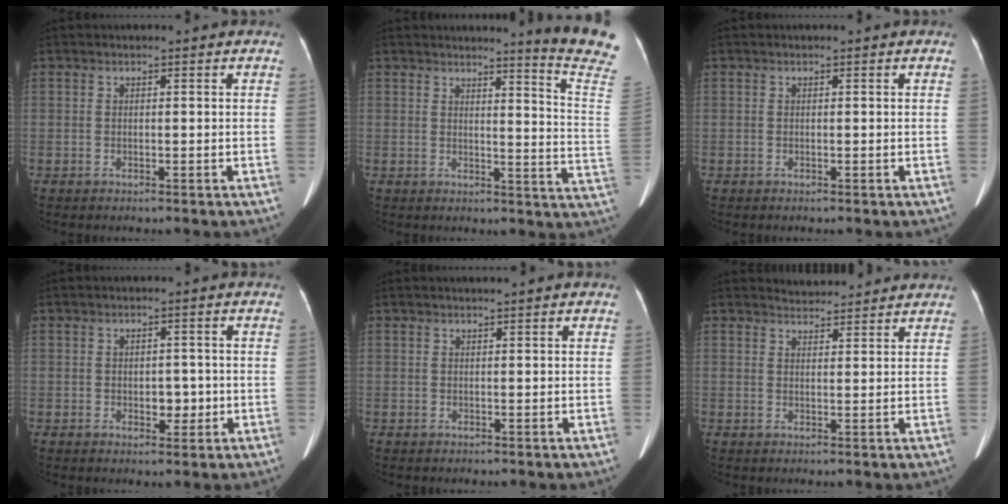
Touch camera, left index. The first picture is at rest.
{"total": 11.3, "force": [10.1, -2.8, 4.3], "torque": [-0.055, -0.112, 0.098]}
{"total": 0.0}
{"total": 2.9, "force": [-0.6, 1.8, 2.2], "torque": [-0.030, -0.001, -0.004]}
{"total": 2.0, "force": [1.6, 0.1, 1.2], "torque": [-0.016, 0.015, 0.020]}
{"total": 4.7, "force": [4.6, 0.9, 0.4], "torque": [-0.011, 0.019, 0.062]}